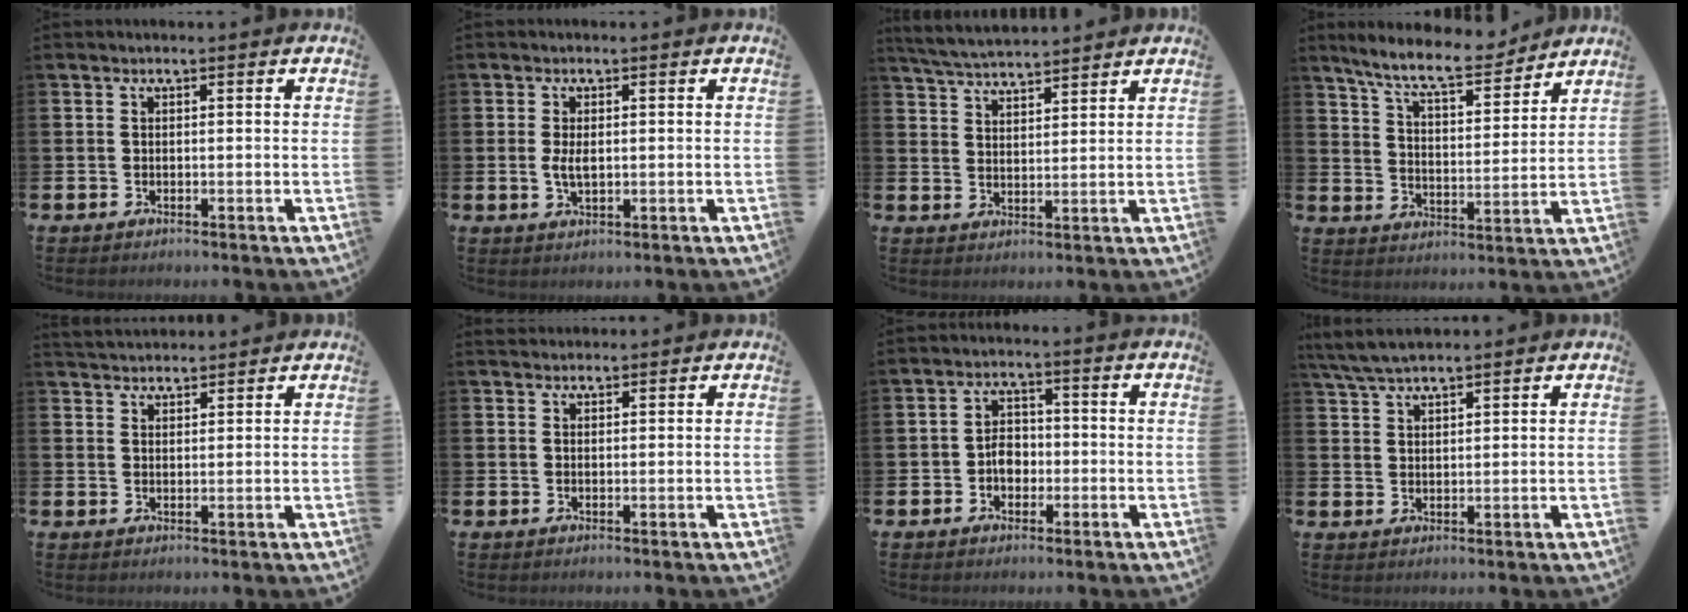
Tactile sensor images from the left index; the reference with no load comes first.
{"total": 2.5, "force": [0.2, 1.3, 2.2], "torque": [-0.030, -0.001, -0.001]}
{"total": 4.8, "force": [4.8, 0.3, 0.6], "torque": [-0.034, -0.023, 0.087]}
{"total": 9.1, "force": [8.3, 1.6, 3.4], "torque": [-0.089, -0.048, 0.147]}
{"total": 3.1, "force": [3.0, 0.7, 0.2], "torque": [-0.011, -0.009, 0.057]}
{"total": 1.4, "force": [1.3, 0.6, -0.1], "torque": [0.013, -0.001, 0.022]}
{"total": 3.4, "force": [-0.9, 2.5, 2.2], "torque": [-0.030, 0.002, -0.022]}
{"total": 4.8, "force": [4.4, 0.9, 1.7], "torque": [-0.046, -0.009, 0.082]}